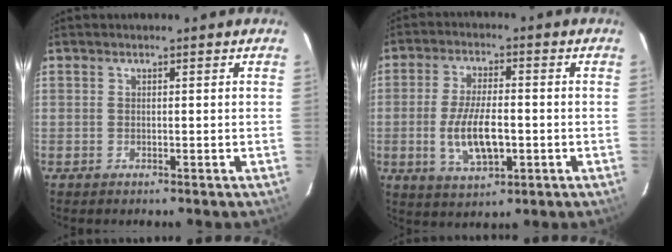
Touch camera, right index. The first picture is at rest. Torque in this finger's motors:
{"motor_torque": [0.10, -0.09, 0.42, 0.08]}